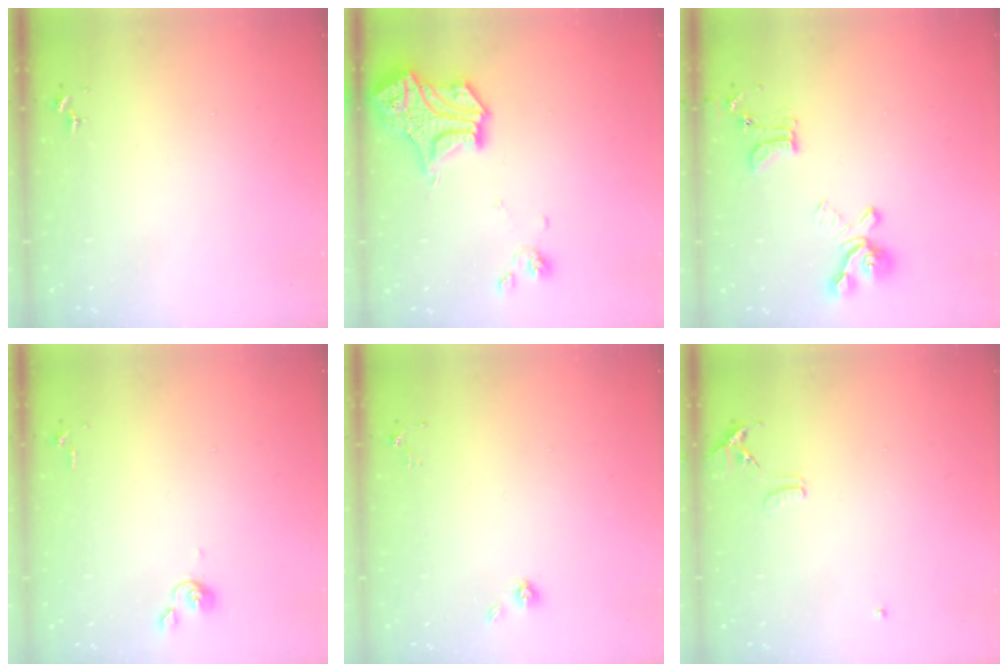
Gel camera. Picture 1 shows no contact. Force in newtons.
{"total": 19.9, "press": 19.8, "slide": 1.8}
{"total": 16.5, "press": 16.4, "slide": 1.7}
{"total": 4.1, "press": 4.0, "slide": 0.7}
{"total": 3.7, "press": 3.3, "slide": 1.8}
{"total": 8.3, "press": 8.3, "slide": 0.7}